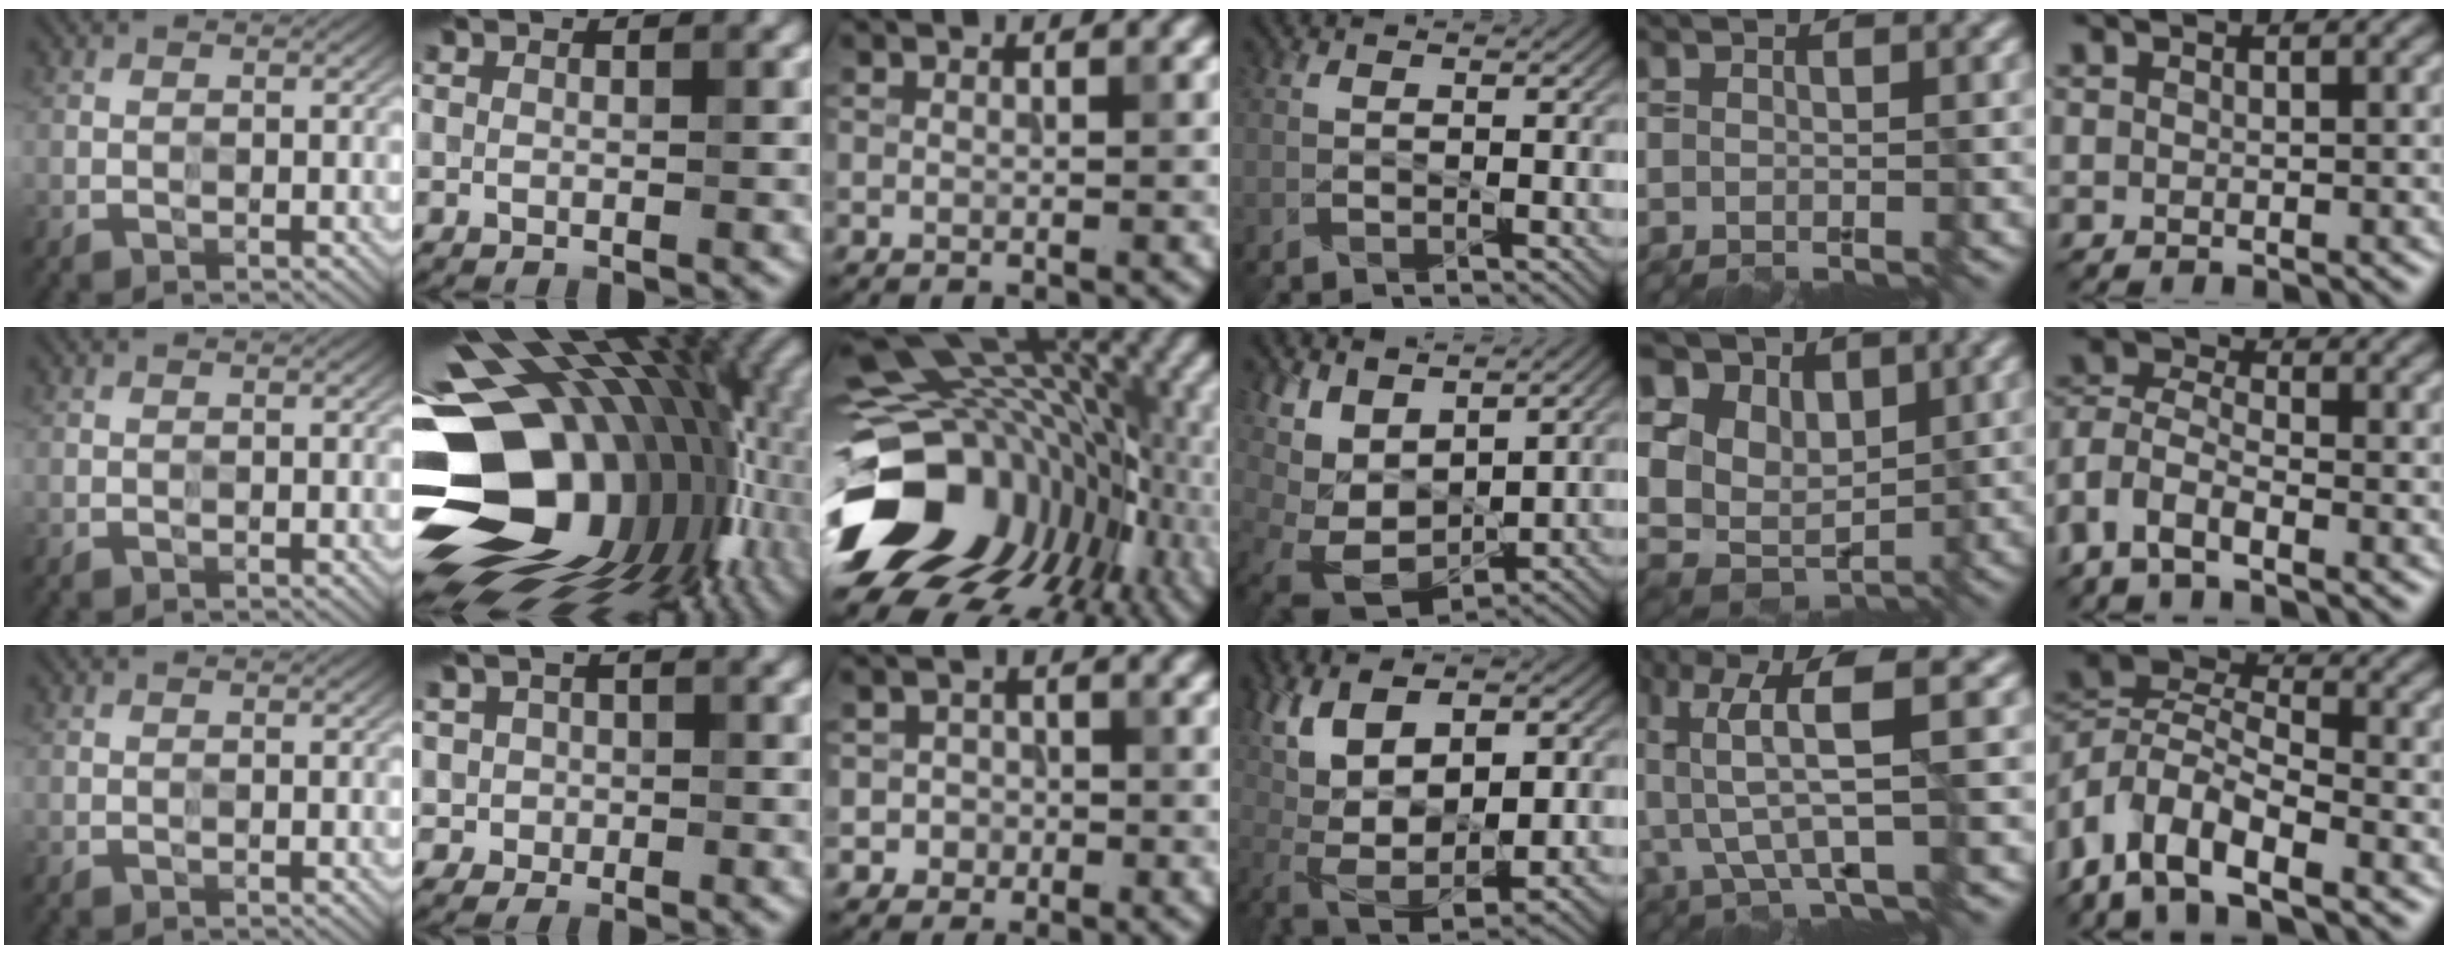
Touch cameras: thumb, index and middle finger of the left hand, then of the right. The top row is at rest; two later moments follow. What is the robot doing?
{"motion": "wipe", "object": "paper plate"}